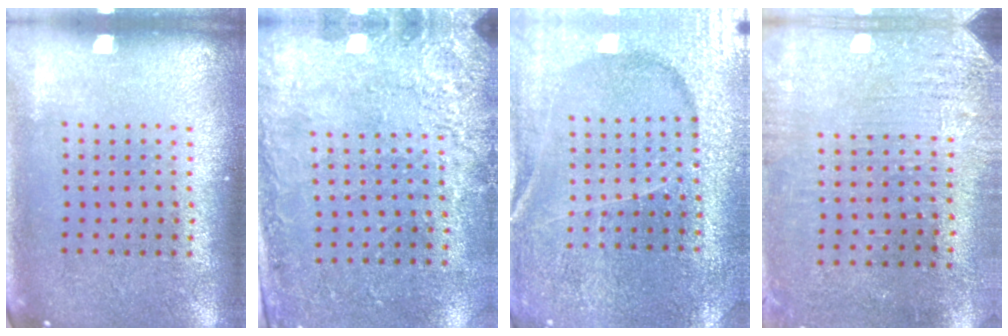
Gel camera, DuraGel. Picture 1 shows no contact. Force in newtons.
{"total": 2.6, "press": 2.3, "slide": 1.2}
{"total": 3.1, "press": 3.1, "slide": 0.3}
{"total": 3.1, "press": 2.6, "slide": 1.7}